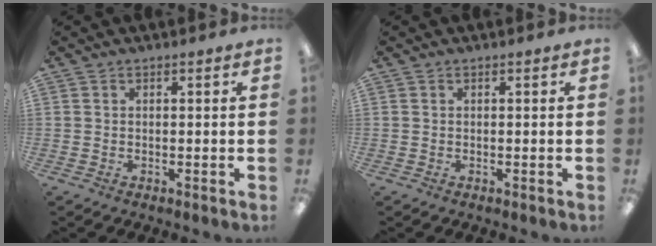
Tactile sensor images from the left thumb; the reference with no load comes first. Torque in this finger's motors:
{"motor_torque": [-0.06, 0.07, 0.01, -0.04, 0.00]}